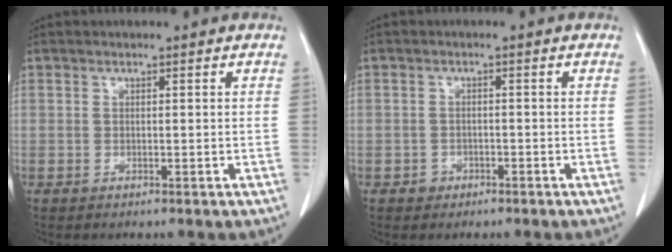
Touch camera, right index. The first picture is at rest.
{"total": 1.7, "force": [-0.9, 1.5, 0.1], "torque": [0.004, 0.009, -0.014]}